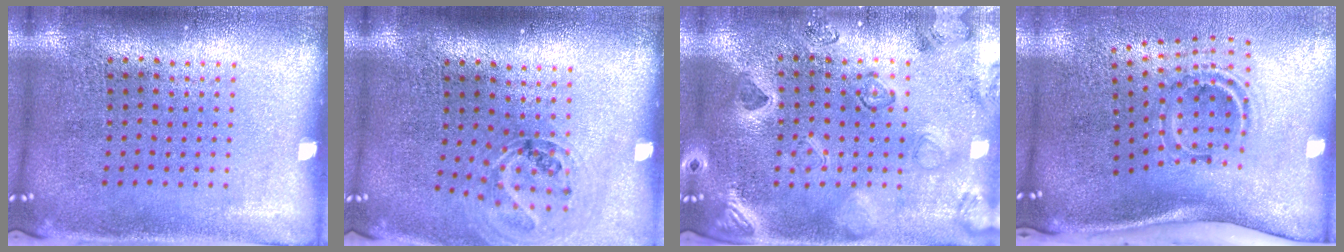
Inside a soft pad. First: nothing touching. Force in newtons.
{"total": 1.1, "press": 1.1, "slide": 0.3}
{"total": 2.3, "press": 2.2, "slide": 0.8}
{"total": 2.2, "press": 1.2, "slide": 1.8}